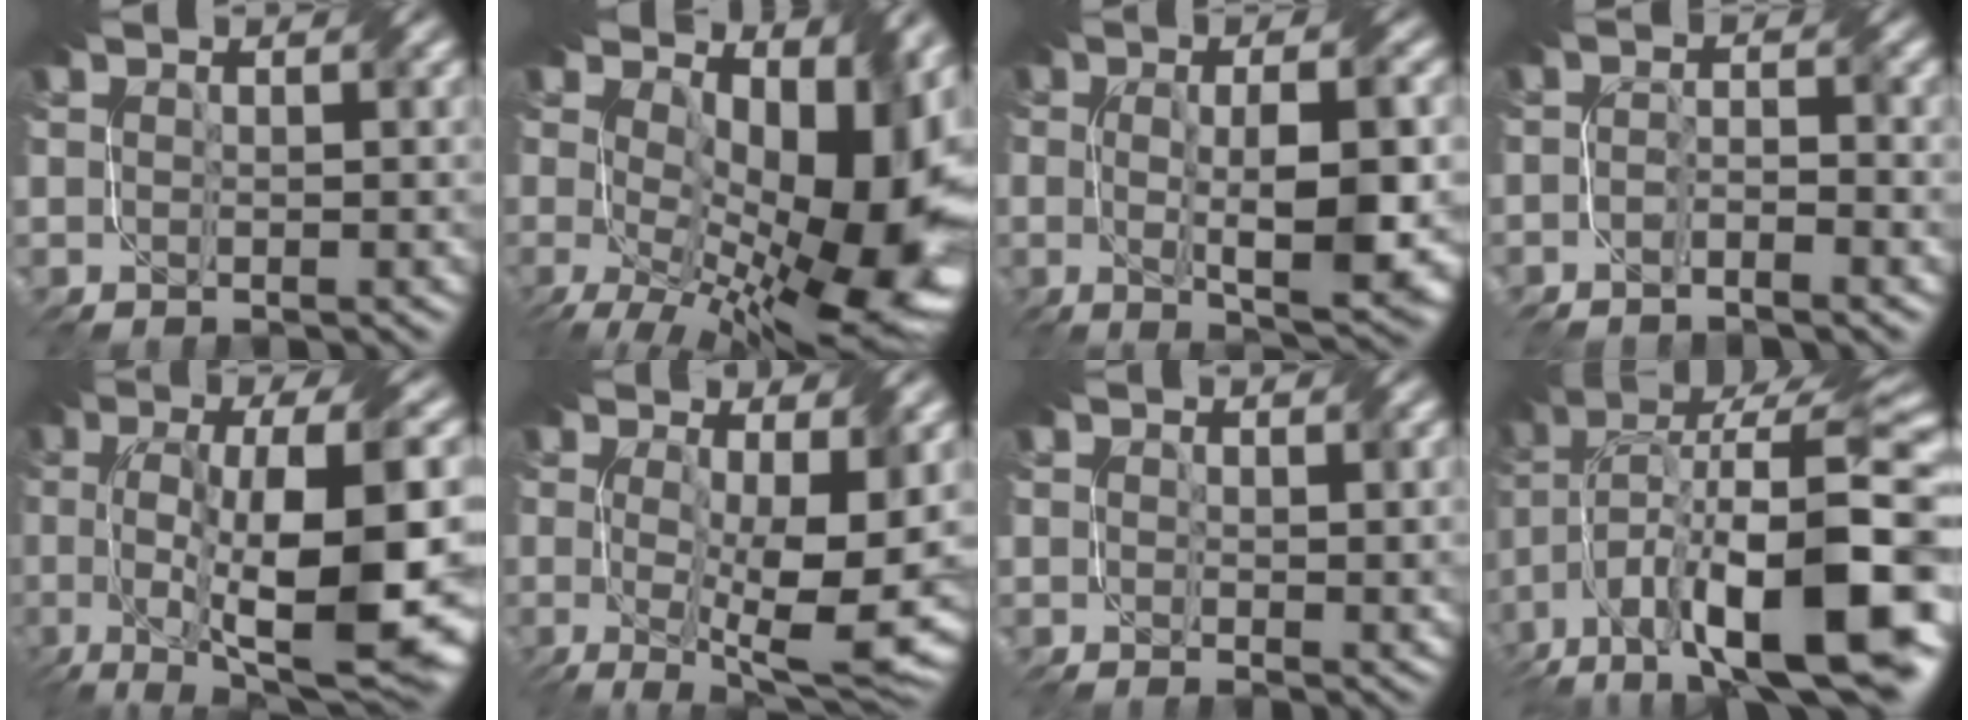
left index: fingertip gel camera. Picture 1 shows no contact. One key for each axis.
{"total": 15.5, "fx": 0.3, "fy": 8.8, "fz": 12.7, "tx": -0.186, "ty": -0.017, "tz": 0.018}
{"total": 8.4, "fx": -0.9, "fy": 2.5, "fz": 7.9, "tx": -0.127, "ty": -0.005, "tz": -0.011}
{"total": 2.3, "fx": -1.7, "fy": 0.4, "fz": 1.5, "tx": -0.033, "ty": -0.002, "tz": -0.035}
{"total": 14.1, "fx": -2.7, "fy": 4.8, "fz": 13.0, "tx": -0.209, "ty": -0.009, "tz": -0.042}
{"total": 10.7, "fx": -0.8, "fy": 4.1, "fz": 9.9, "tx": -0.148, "ty": -0.018, "tz": -0.007}
{"total": 1.6, "fx": 0.6, "fy": 0.9, "fz": 1.2, "tx": -0.022, "ty": -0.009, "tz": 0.009}
{"total": 16.6, "fx": -4.4, "fy": 7.8, "fz": 14.0, "tx": -0.247, "ty": 0.021, "tz": -0.077}